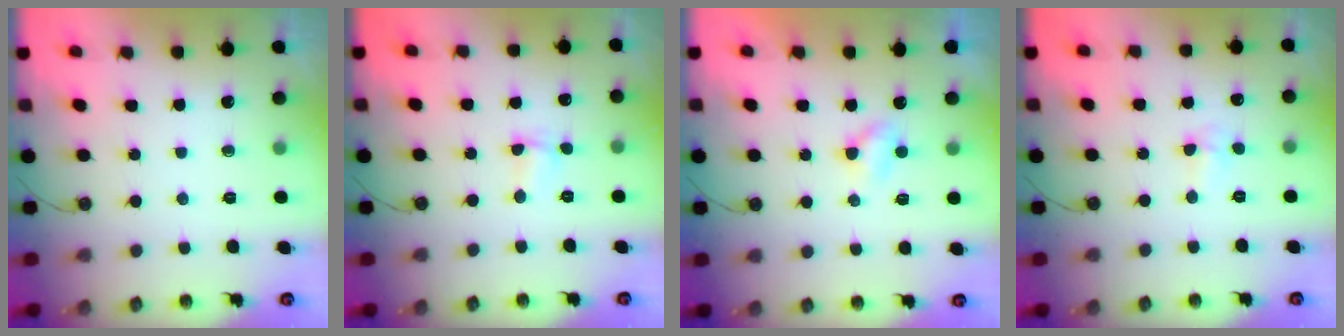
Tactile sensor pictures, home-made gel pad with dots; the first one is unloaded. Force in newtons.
{"total": 2.4, "press": 2.4, "slide": 0.6}
{"total": 2.7, "press": 2.6, "slide": 0.4}
{"total": 2.8, "press": 2.6, "slide": 1.0}